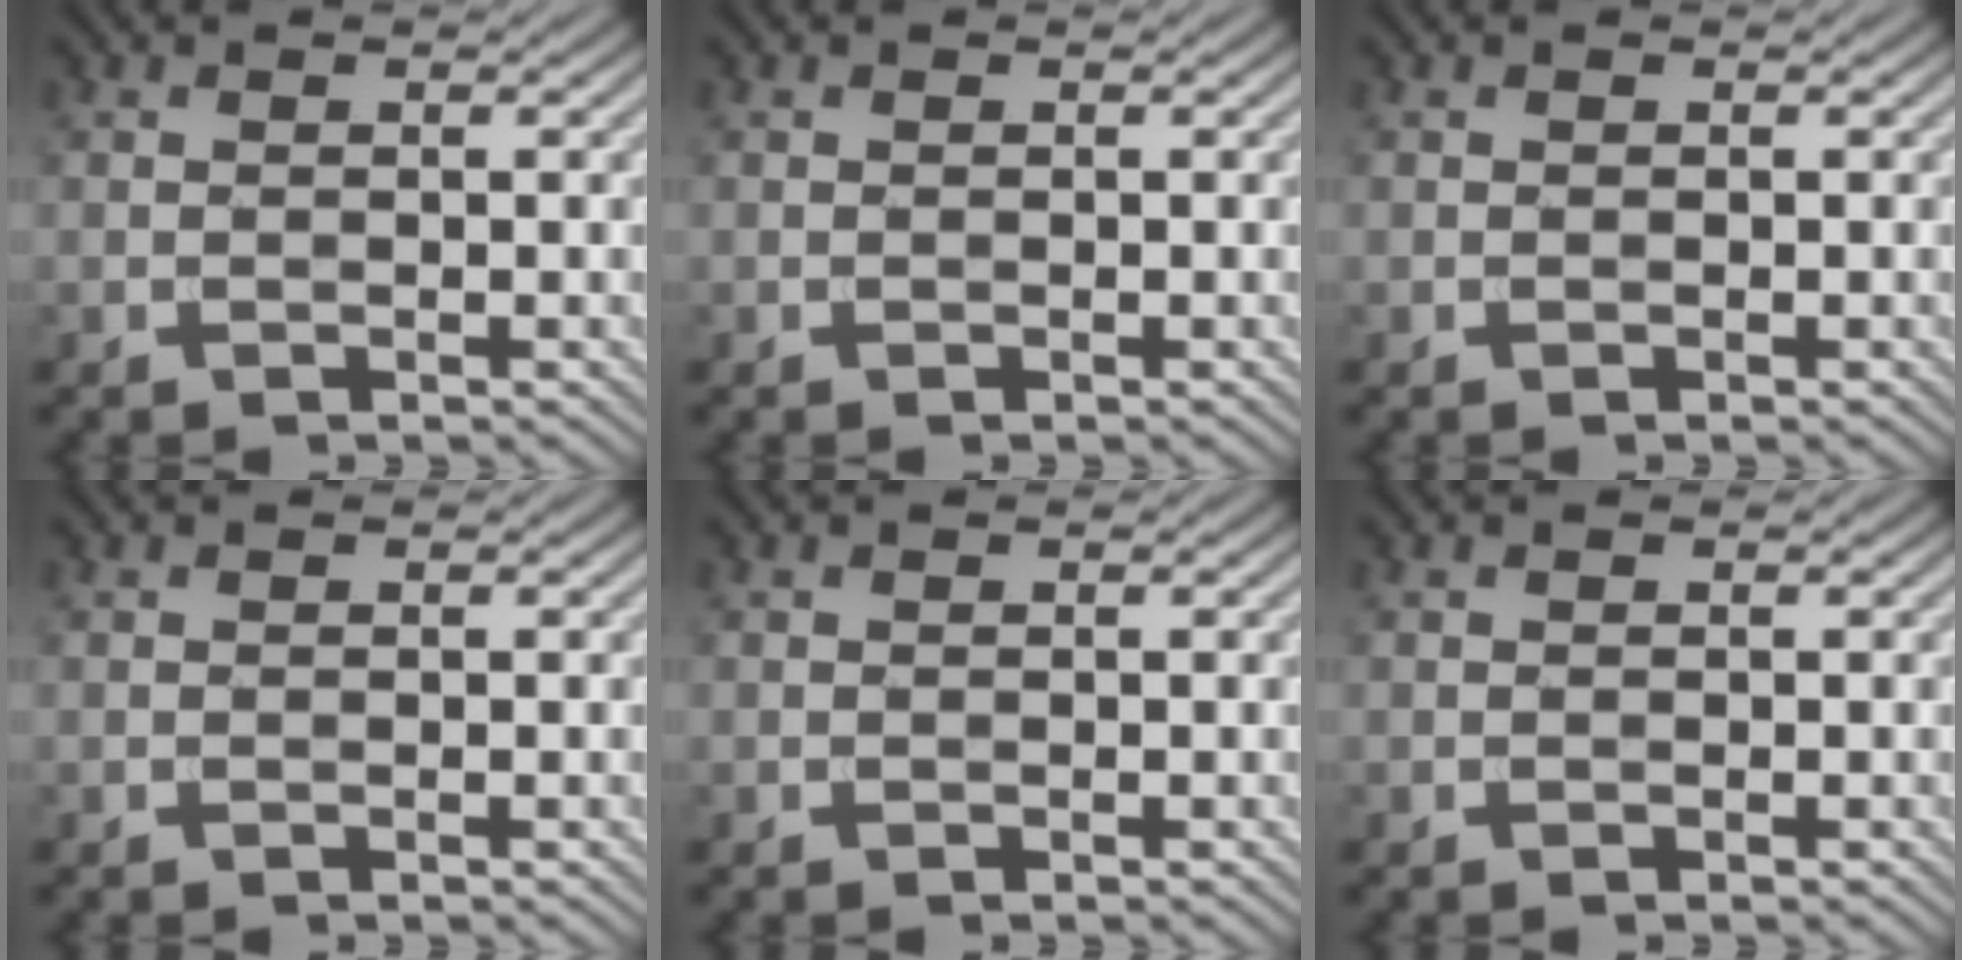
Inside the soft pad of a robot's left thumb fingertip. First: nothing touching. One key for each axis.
{"total": 0.0}
{"total": 0.0}
{"total": 0.0}
{"total": 0.0}
{"total": 0.0}